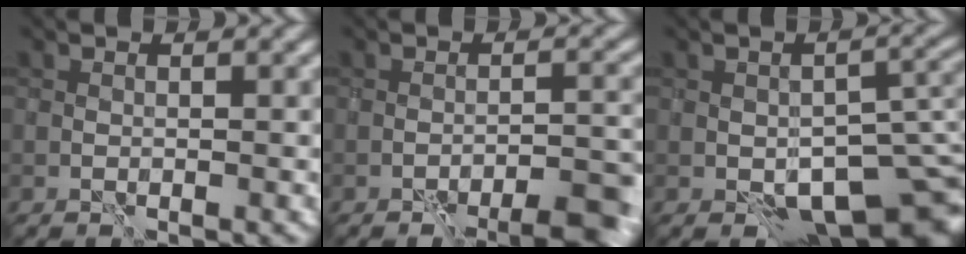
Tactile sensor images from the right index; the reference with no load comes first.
{"total": 6.7, "force": [-5.4, 1.8, 3.6], "torque": [-0.040, 0.009, -0.065]}
{"total": 8.5, "force": [-4.6, 4.3, 5.7], "torque": [-0.055, -0.011, -0.063]}